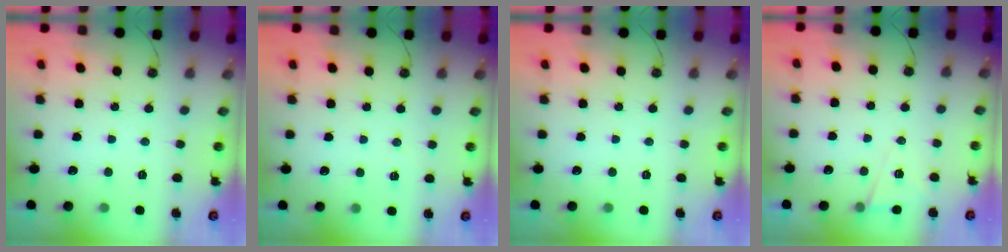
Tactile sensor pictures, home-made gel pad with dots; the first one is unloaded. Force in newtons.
{"total": 2.6, "press": 2.5, "slide": 0.8}
{"total": 0.0}
{"total": 6.2, "press": 4.3, "slide": 4.4}